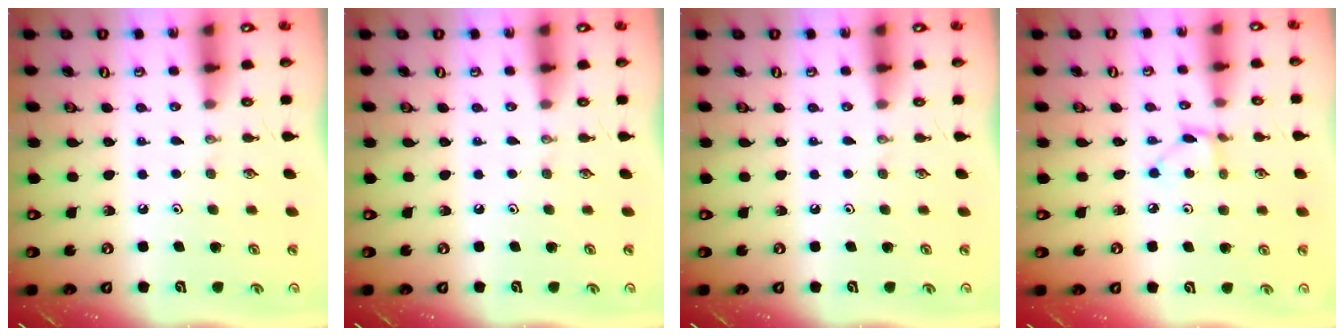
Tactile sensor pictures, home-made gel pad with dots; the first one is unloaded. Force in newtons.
{"total": 0.0}
{"total": 0.0}
{"total": 2.9, "press": 2.9, "slide": 0.3}